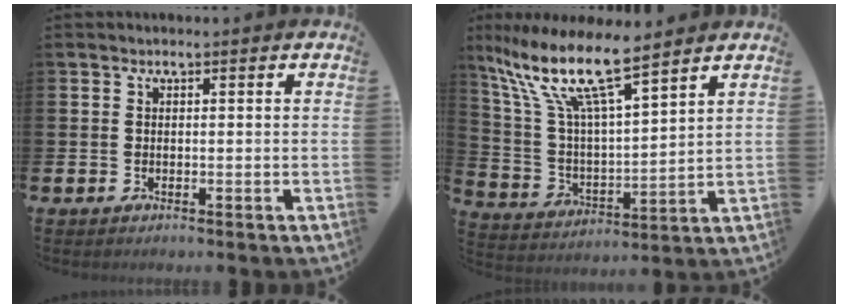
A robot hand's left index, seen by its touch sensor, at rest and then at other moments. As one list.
[{"total": 11.7, "force": [9.1, 2.1, 7.1], "torque": [-0.176, -0.048, 0.153]}]